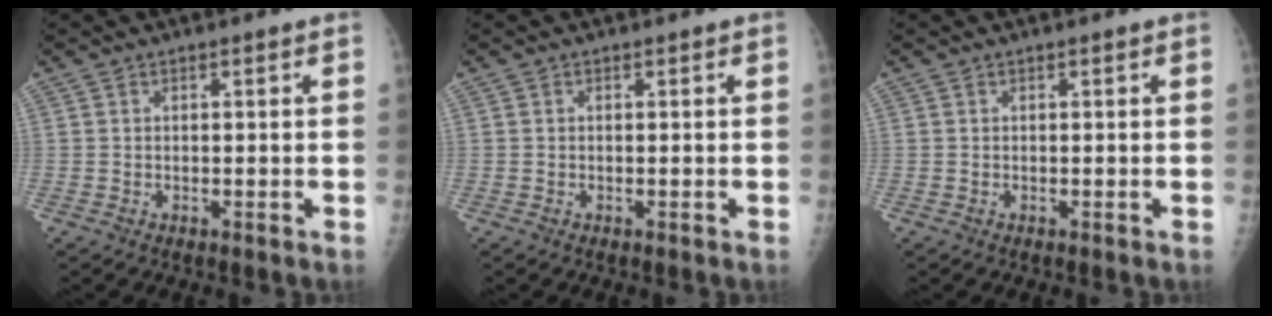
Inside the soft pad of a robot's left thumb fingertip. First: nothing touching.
{"total": 0.0}
{"total": 0.0}